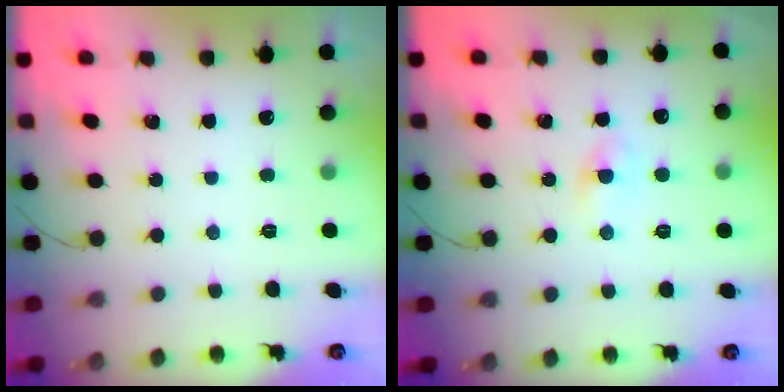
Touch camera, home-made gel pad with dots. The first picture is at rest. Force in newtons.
{"total": 2.1, "press": 1.8, "slide": 1.0}